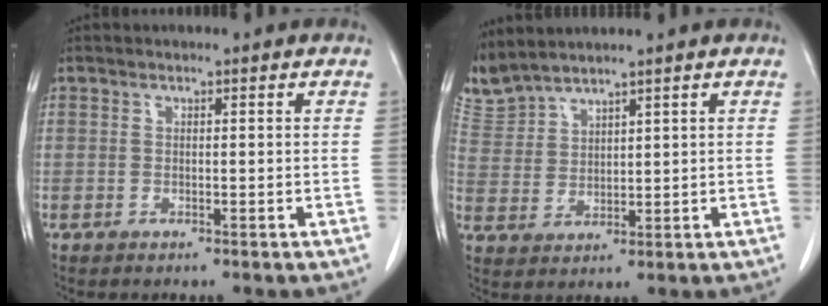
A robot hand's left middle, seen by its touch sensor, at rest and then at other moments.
{"total": 5.3, "force": [5.3, 0.2, 0.5], "torque": [-0.031, 0.010, 0.118]}